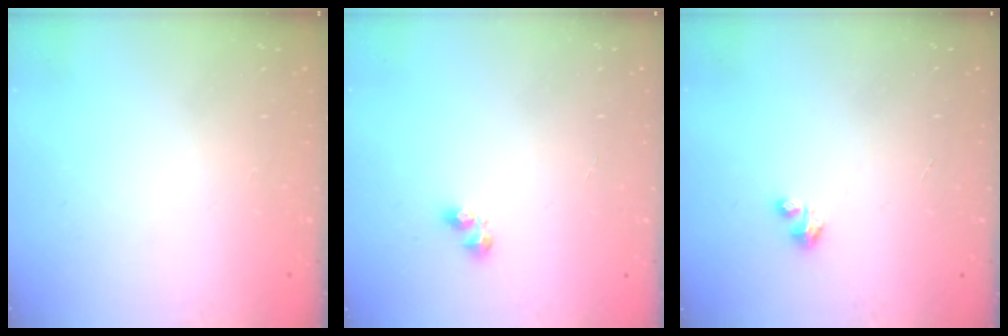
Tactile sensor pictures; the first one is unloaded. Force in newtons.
{"total": 3.4, "press": 3.4, "slide": 0.5}
{"total": 0.9, "press": 0.9, "slide": 0.2}